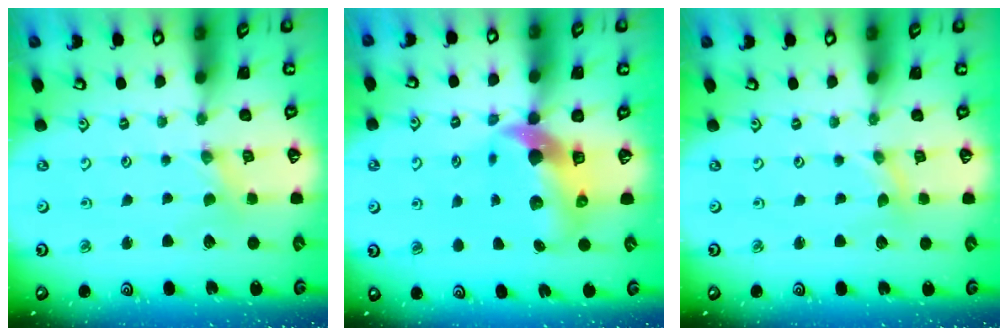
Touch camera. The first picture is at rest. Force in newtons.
{"total": 9.5, "press": 9.4, "slide": 1.5}
{"total": 0.0}